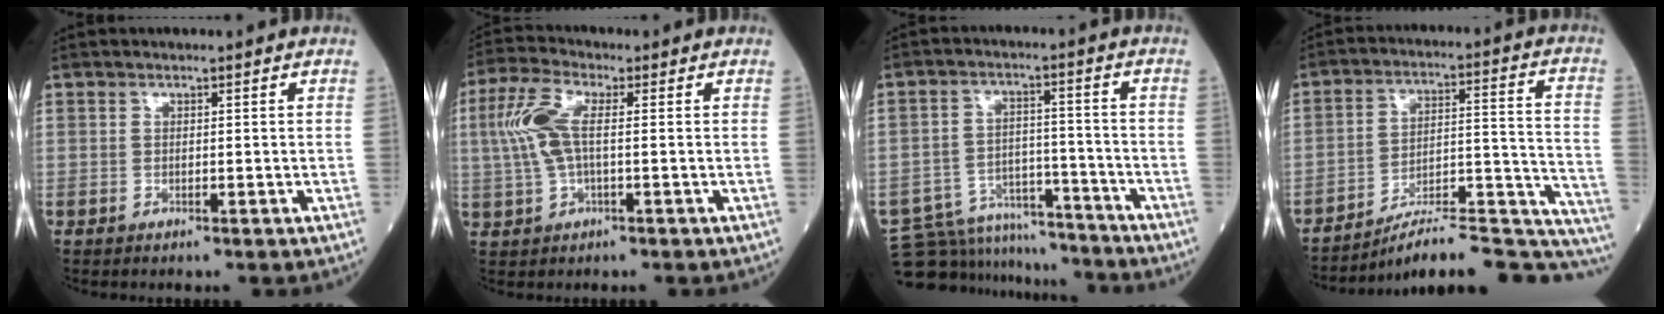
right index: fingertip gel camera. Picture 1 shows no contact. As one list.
[{"total": 7.2, "force": [0.8, 2.1, 6.8], "torque": [-0.171, 0.017, 0.014]}, {"total": 14.0, "force": [-13.6, 3.2, 1.3], "torque": [-0.025, 0.025, -0.208]}, {"total": 23.6, "force": [-22.2, 1.6, 7.8], "torque": [-0.037, 0.038, -0.308]}]